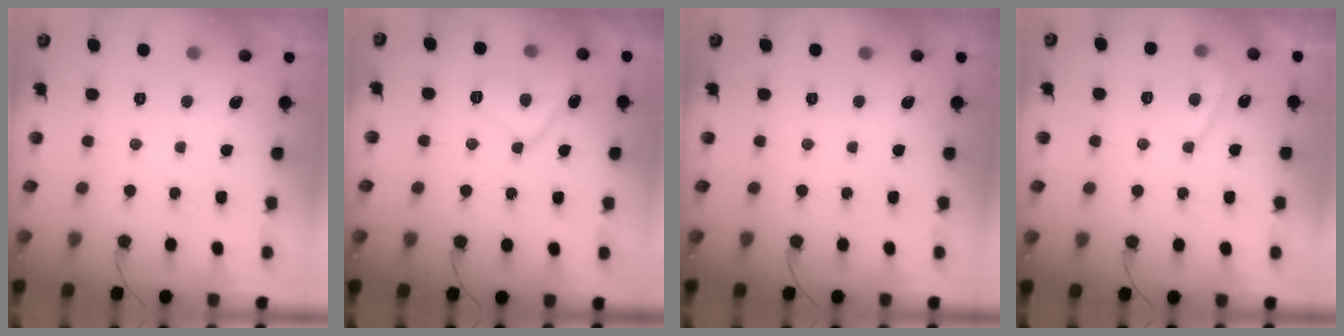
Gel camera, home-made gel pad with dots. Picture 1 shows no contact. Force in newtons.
{"total": 8.7, "press": 8.7, "slide": 0.8}
{"total": 0.0}
{"total": 5.7, "press": 5.6, "slide": 0.6}